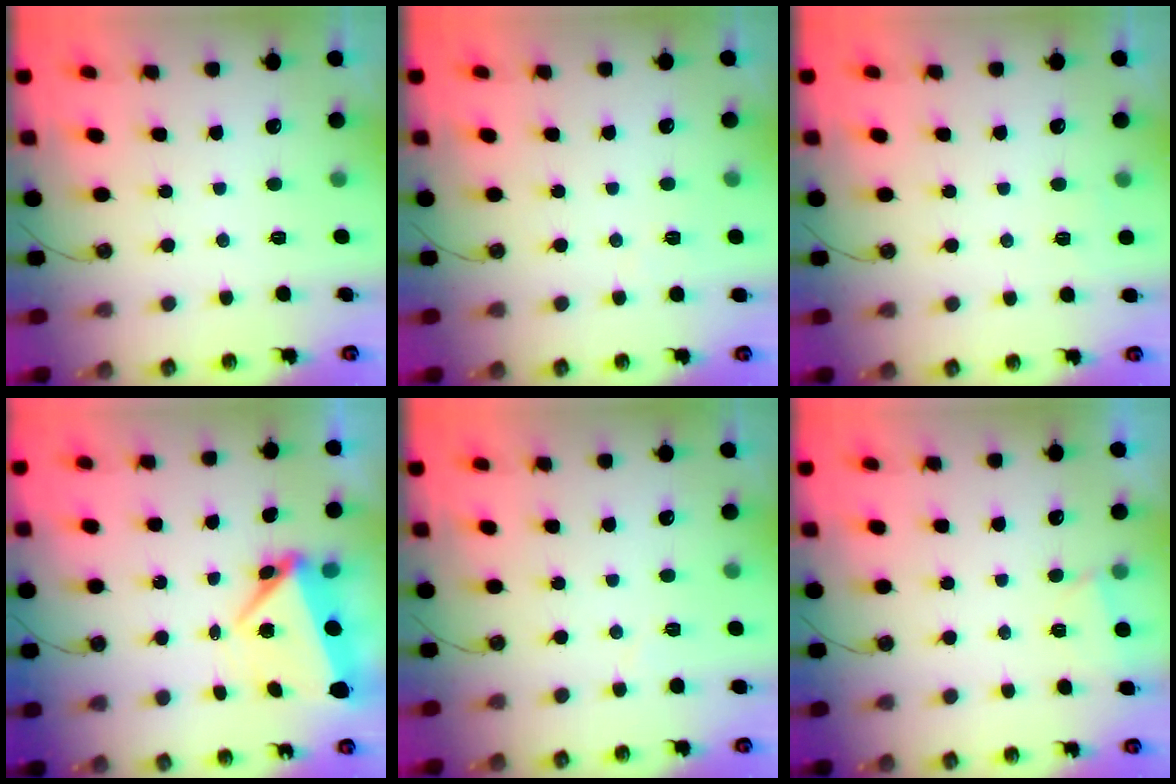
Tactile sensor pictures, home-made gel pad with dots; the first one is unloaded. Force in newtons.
{"total": 2.3, "press": 2.2, "slide": 0.5}
{"total": 2.9, "press": 2.9, "slide": 0.2}
{"total": 5.8, "press": 5.4, "slide": 2.1}
{"total": 2.7, "press": 2.5, "slide": 1.1}
{"total": 1.7, "press": 1.7, "slide": 0.3}